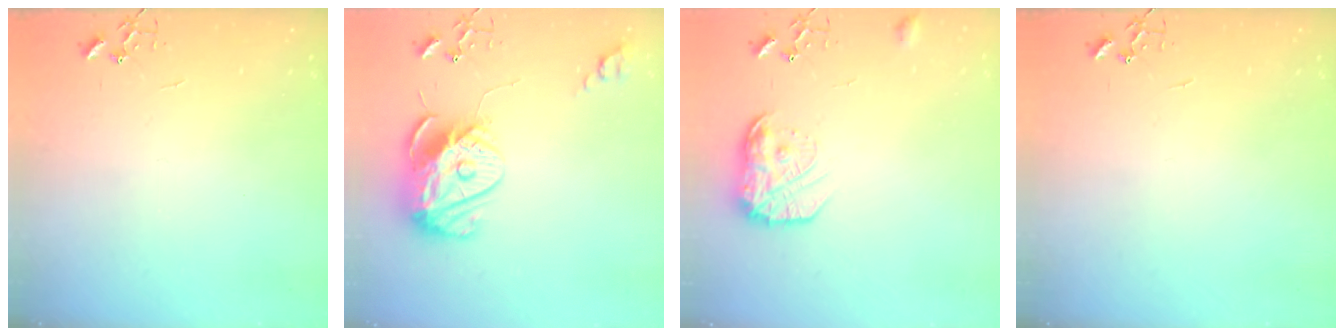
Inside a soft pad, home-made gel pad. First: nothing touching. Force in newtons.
{"total": 13.9, "press": 13.8, "slide": 1.3}
{"total": 14.3, "press": 14.3, "slide": 0.9}
{"total": 0.0}